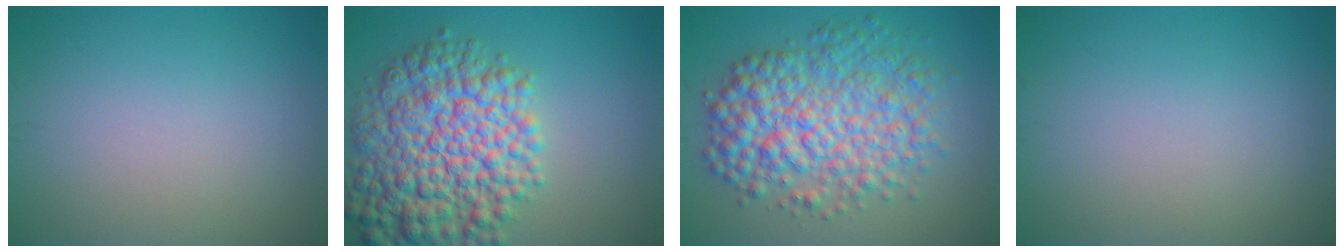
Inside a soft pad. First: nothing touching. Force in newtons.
{"total": 10.8, "press": 10.8, "slide": 0.3}
{"total": 8.2, "press": 8.2, "slide": 0.1}
{"total": 0.0}